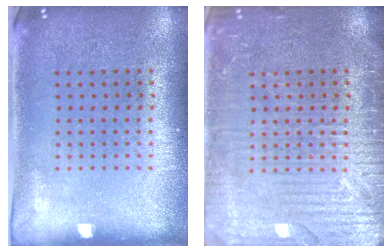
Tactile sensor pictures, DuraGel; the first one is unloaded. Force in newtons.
{"total": 5.8, "press": 5.8, "slide": 0.7}